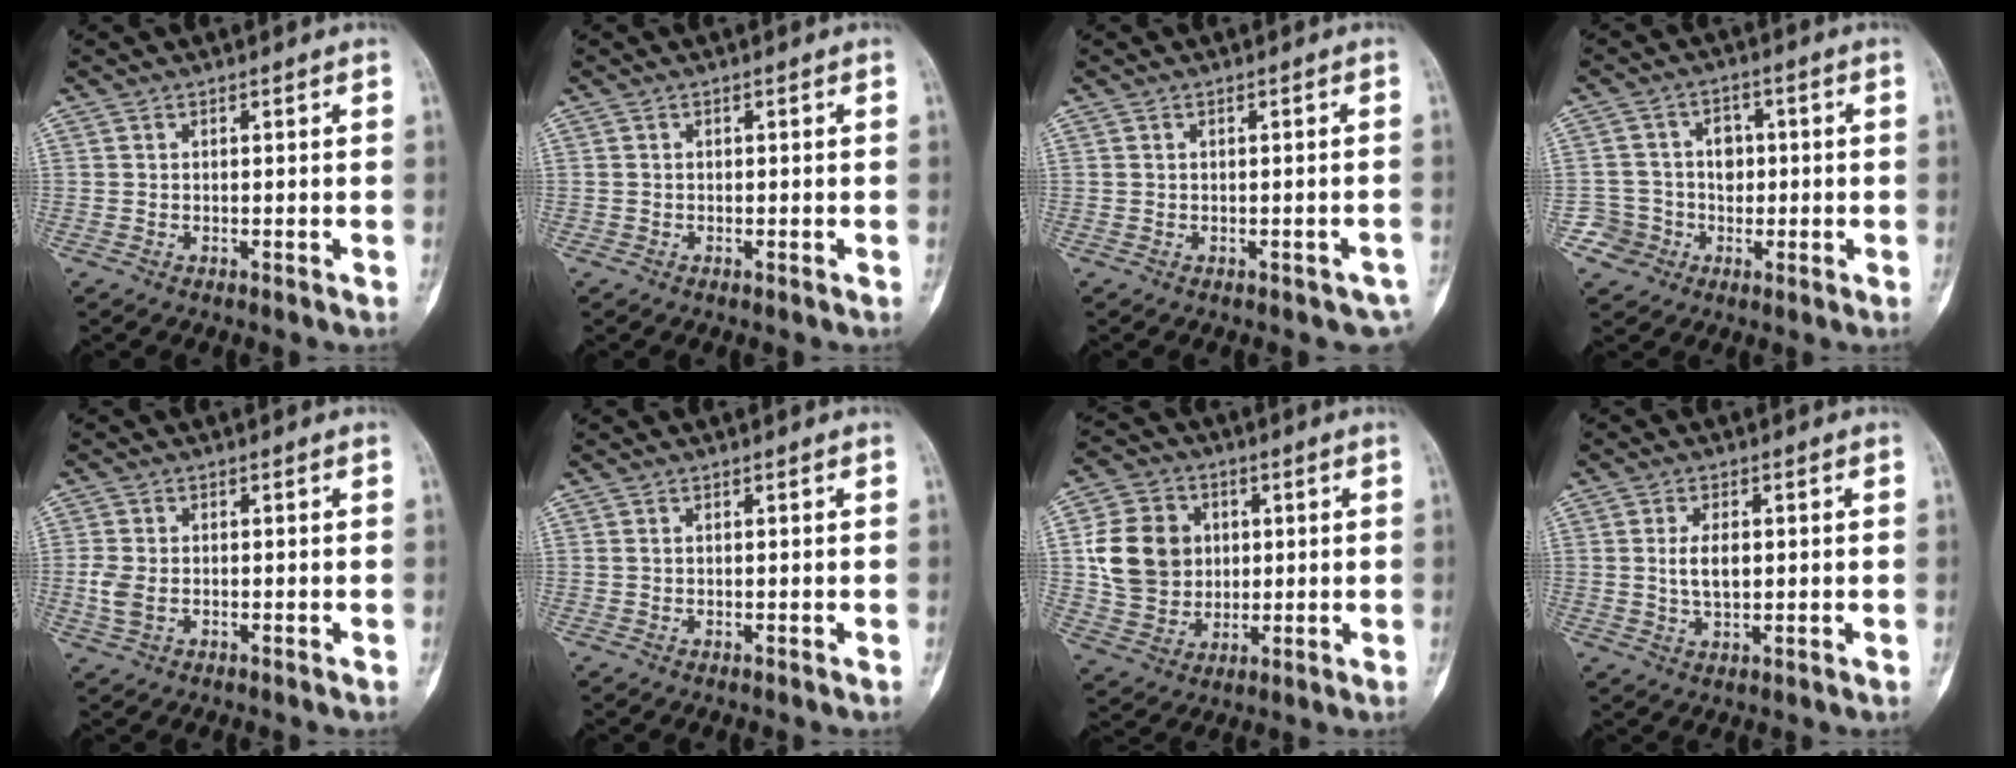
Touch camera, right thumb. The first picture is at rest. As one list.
[{"total": 0.0}, {"total": 2.6, "force": [-1.4, 1.5, 1.5], "torque": [-0.005, 0.011, -0.015]}, {"total": 7.6, "force": [-2.0, 7.3, 0.5], "torque": [0.039, 0.024, -0.034]}, {"total": 3.7, "force": [-0.9, 2.3, 2.7], "torque": [-0.069, 0.003, -0.017]}, {"total": 0.0}, {"total": 13.6, "force": [1.8, 11.7, 6.7], "torque": [-0.096, 0.005, 0.038]}, {"total": 4.6, "force": [0.4, 2.4, 3.9], "torque": [-0.065, -0.004, 0.010]}]